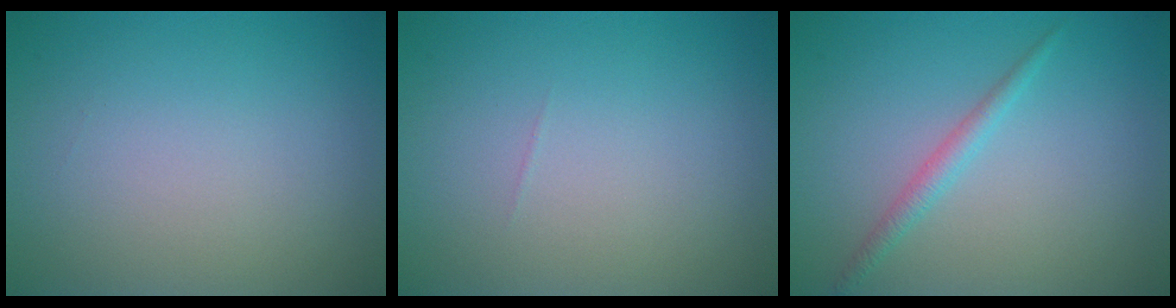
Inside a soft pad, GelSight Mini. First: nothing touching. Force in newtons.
{"total": 0.0}
{"total": 1.5, "press": 1.5, "slide": 0.0}